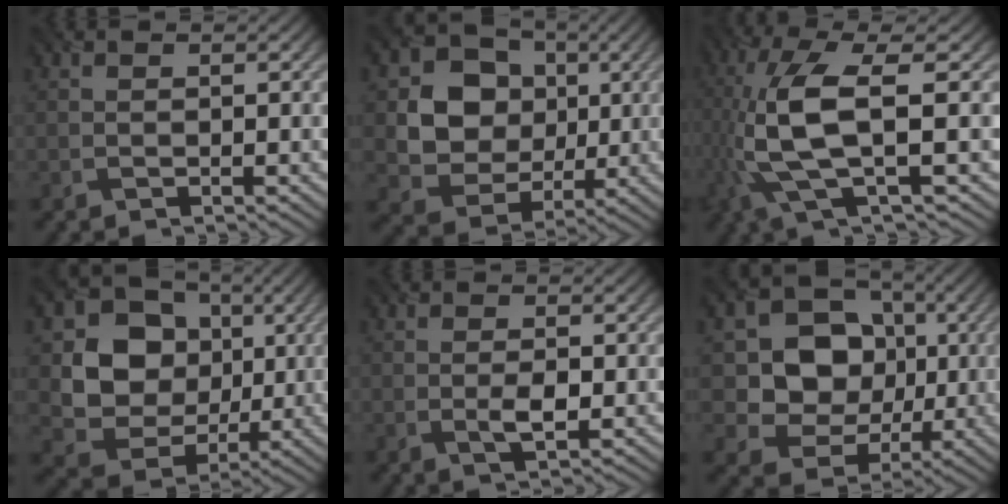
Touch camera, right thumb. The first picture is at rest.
{"total": 10.5, "force": [1.5, 9.0, 5.1], "torque": [-0.109, -0.006, 0.025]}
{"total": 9.4, "force": [-0.1, 2.6, 9.0], "torque": [-0.203, 0.004, -0.002]}
{"total": 11.9, "force": [1.7, 10.3, 5.7], "torque": [-0.112, -0.005, 0.021]}
{"total": 2.6, "force": [-0.4, 1.0, 2.3], "torque": [-0.045, -0.001, -0.007]}
{"total": 11.0, "force": [0.8, 9.4, 5.5], "torque": [-0.106, -0.006, 0.000]}